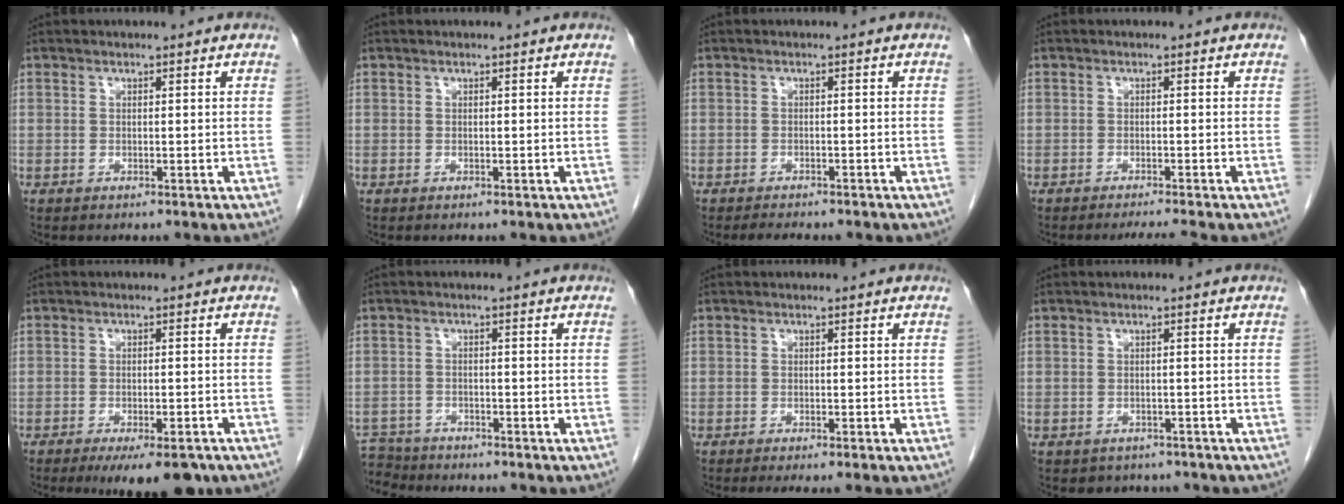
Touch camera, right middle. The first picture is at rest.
{"total": 0.0}
{"total": 4.9, "force": [-4.1, 1.2, 2.3], "torque": [-0.030, -0.006, -0.048]}
{"total": 2.9, "force": [-2.6, -0.9, 1.0], "torque": [-0.013, -0.010, -0.042]}
{"total": 8.7, "force": [-6.4, 2.5, 5.4], "torque": [-0.063, -0.009, -0.091]}
{"total": 5.4, "force": [-5.2, 1.5, -0.3], "torque": [0.005, -0.004, -0.094]}
{"total": 3.7, "force": [-2.8, 0.3, 2.4], "torque": [-0.023, -0.007, -0.037]}
{"total": 4.2, "force": [-3.4, 2.4, 0.5], "torque": [-0.007, 0.010, -0.039]}